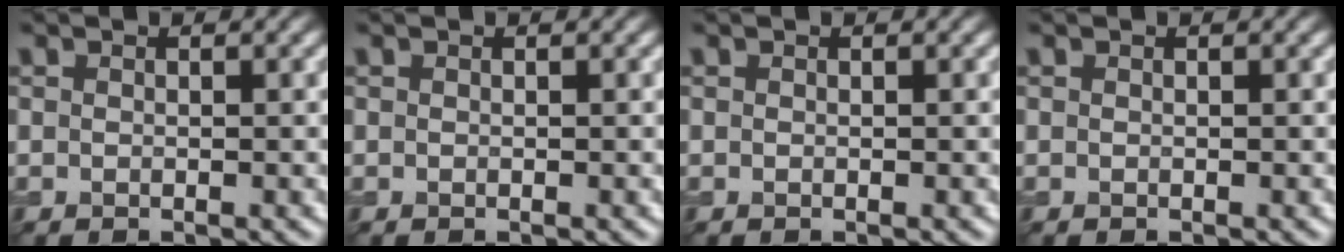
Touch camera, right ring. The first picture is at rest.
{"total": 0.0}
{"total": 0.0}
{"total": 0.0}